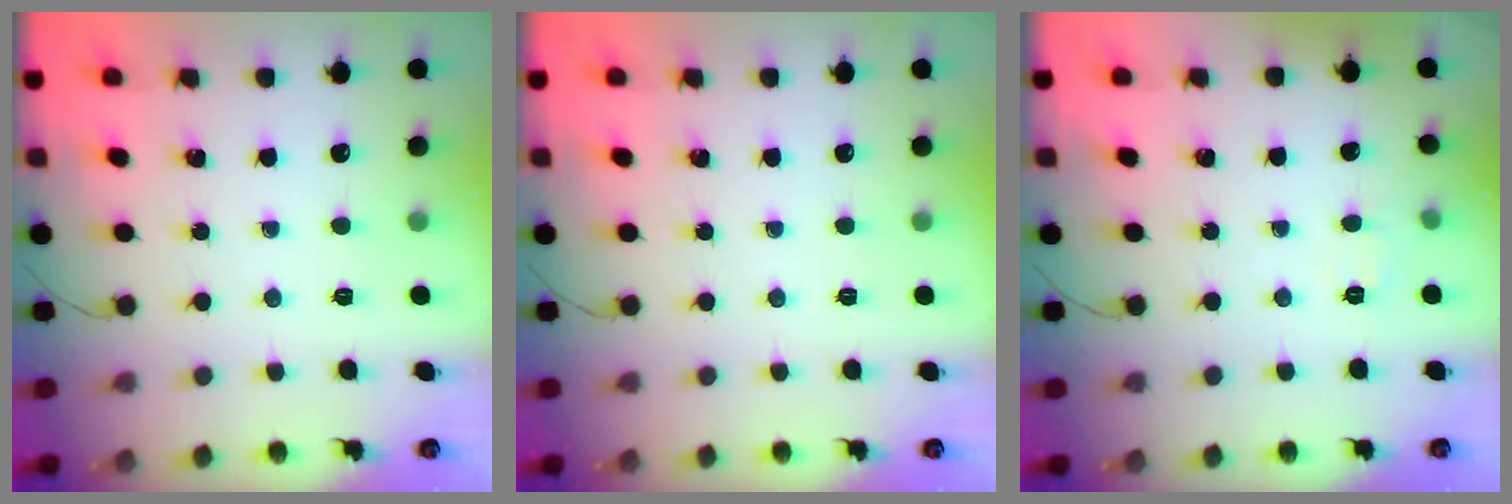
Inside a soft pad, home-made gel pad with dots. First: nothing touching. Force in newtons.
{"total": 0.0}
{"total": 2.9, "press": 2.5, "slide": 1.4}